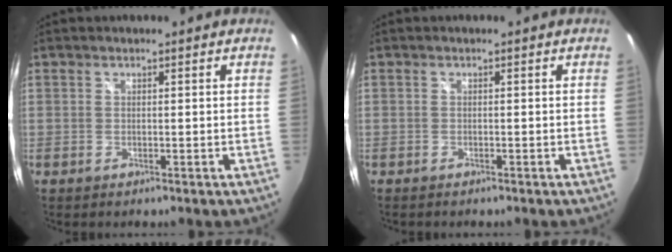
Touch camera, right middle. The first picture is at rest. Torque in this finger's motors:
{"motor_torque": [0.79, -1.35, 0.01, 0.01]}